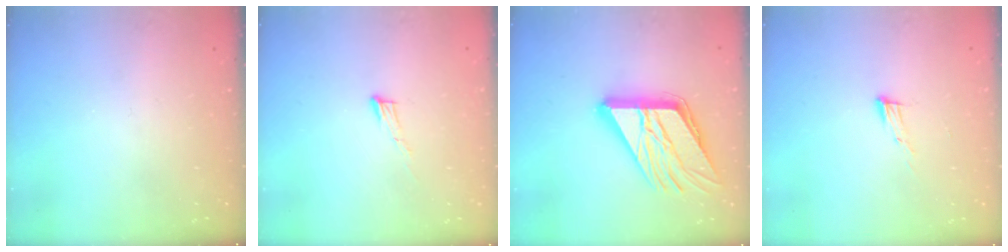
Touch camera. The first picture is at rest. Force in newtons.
{"total": 5.7, "press": 5.7, "slide": 0.3}
{"total": 21.5, "press": 21.3, "slide": 2.9}
{"total": 7.7, "press": 7.6, "slide": 1.2}